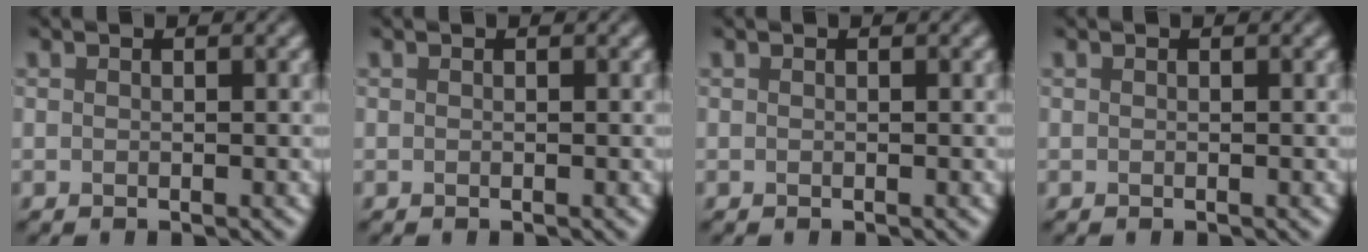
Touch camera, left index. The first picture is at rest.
{"total": 0.0}
{"total": 0.0}
{"total": 0.0}